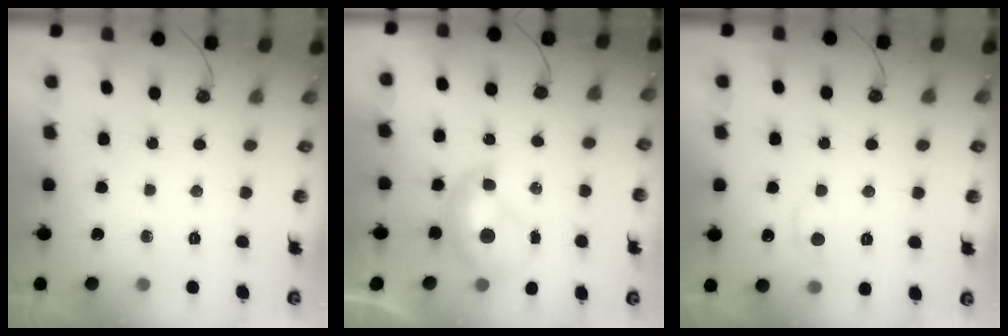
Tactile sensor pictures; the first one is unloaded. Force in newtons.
{"total": 1.4, "press": 1.4, "slide": 0.3}
{"total": 0.7, "press": 0.1, "slide": 0.7}